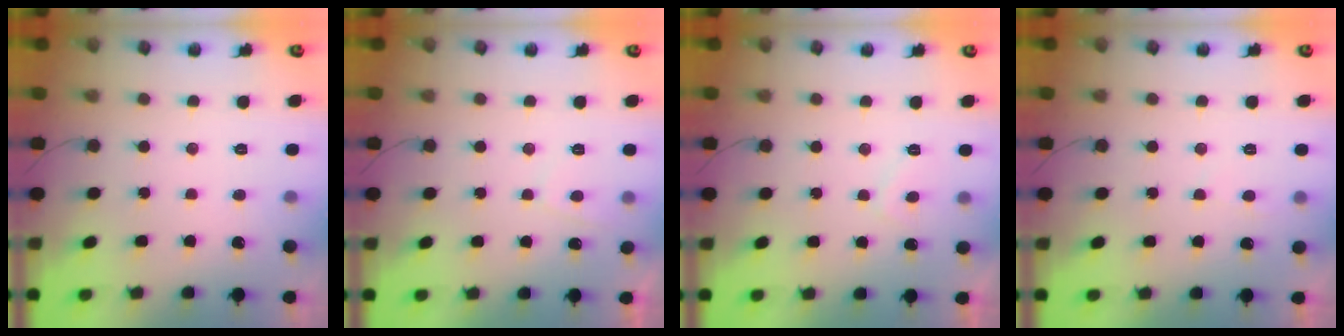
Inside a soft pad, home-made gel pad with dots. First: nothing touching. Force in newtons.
{"total": 1.1, "press": 0.9, "slide": 0.6}
{"total": 2.2, "press": 2.1, "slide": 0.8}
{"total": 2.0, "press": 1.9, "slide": 0.3}